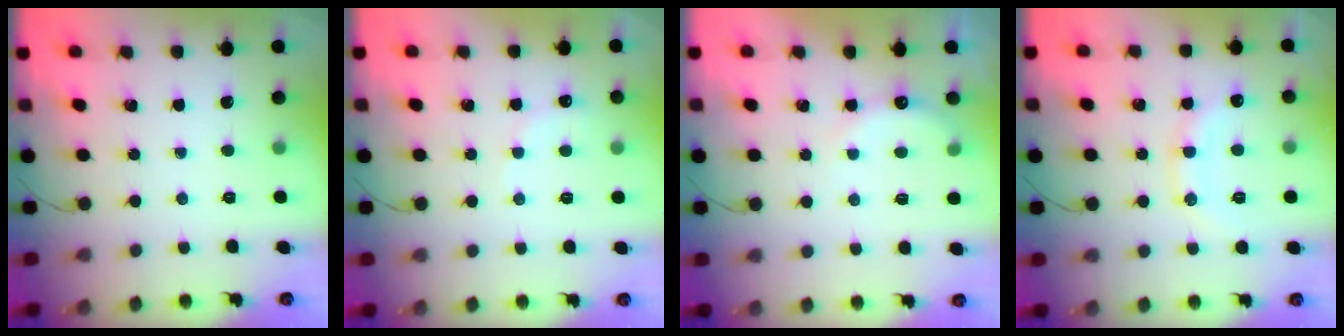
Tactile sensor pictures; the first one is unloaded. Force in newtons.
{"total": 6.1, "press": 5.9, "slide": 1.4}
{"total": 6.5, "press": 6.3, "slide": 1.4}
{"total": 12.6, "press": 12.6, "slide": 0.8}